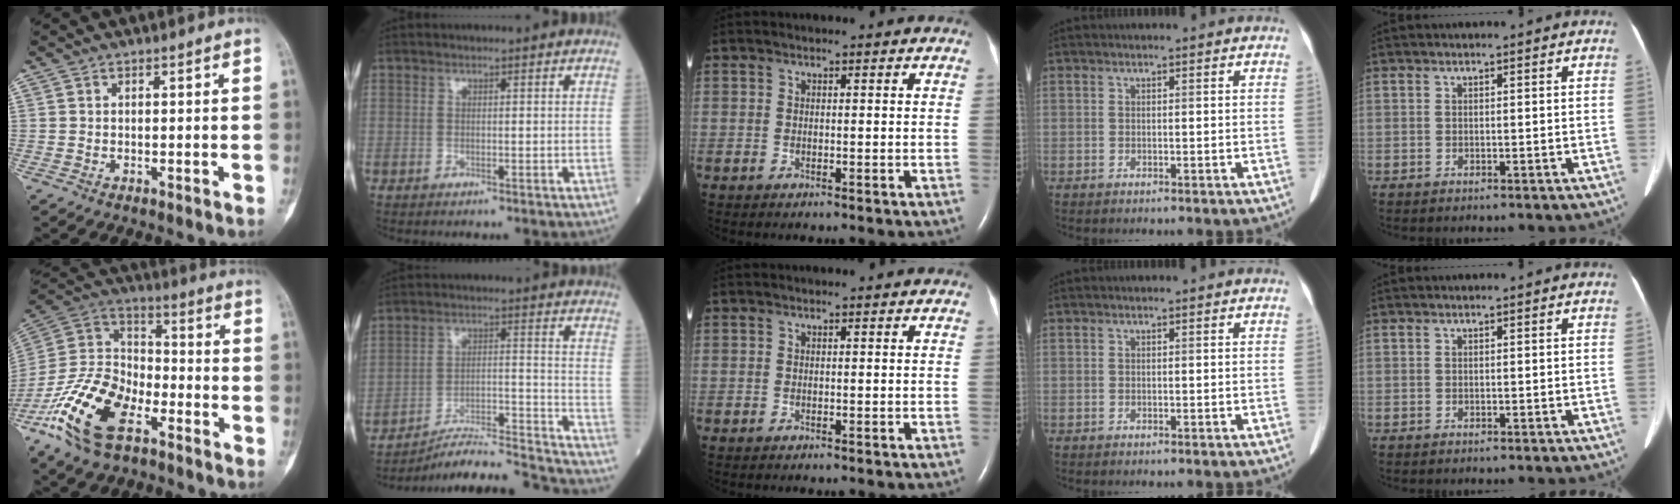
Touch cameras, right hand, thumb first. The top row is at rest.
{"thumb": {"total": 19.4, "force": [-10.5, 10.1, 12.9], "torque": [-0.252, 0.056, -0.204]}, "index": {"total": 19.5, "force": [-18.8, -1.2, 5.2], "torque": [-0.064, 0.009, -0.277]}}